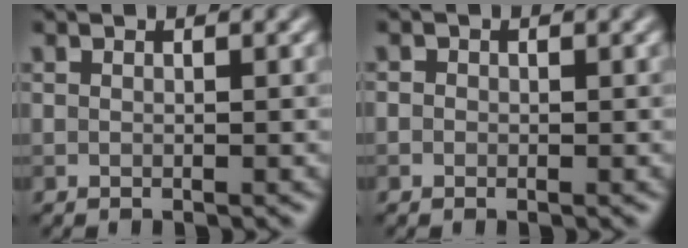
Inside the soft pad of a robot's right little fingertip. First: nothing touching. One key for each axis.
{"total": 0.6, "fx": 0.1, "fy": 0.6, "fz": 0.1, "tx": 0.001, "ty": -0.006, "tz": -0.002}